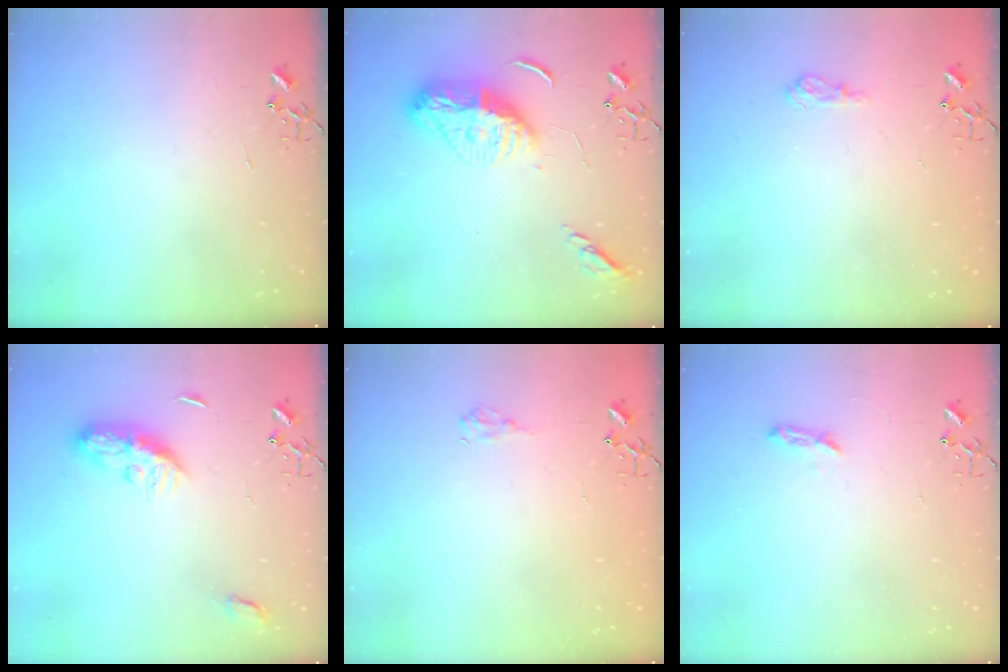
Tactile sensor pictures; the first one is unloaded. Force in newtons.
{"total": 14.0, "press": 14.0, "slide": 1.2}
{"total": 6.5, "press": 6.5, "slide": 0.8}
{"total": 9.0, "press": 9.0, "slide": 0.1}
{"total": 7.4, "press": 7.4, "slide": 0.8}
{"total": 5.5, "press": 5.5, "slide": 0.5}